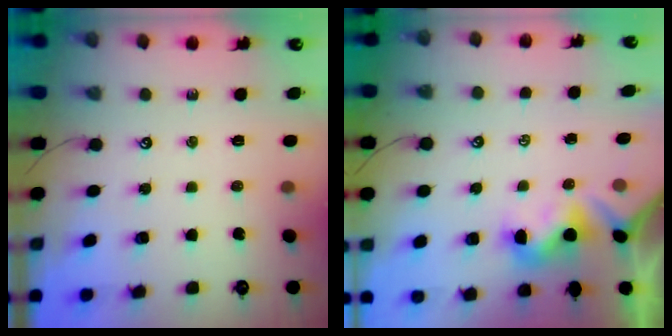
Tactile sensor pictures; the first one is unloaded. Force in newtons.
{"total": 1.0, "press": 0.7, "slide": 0.6}